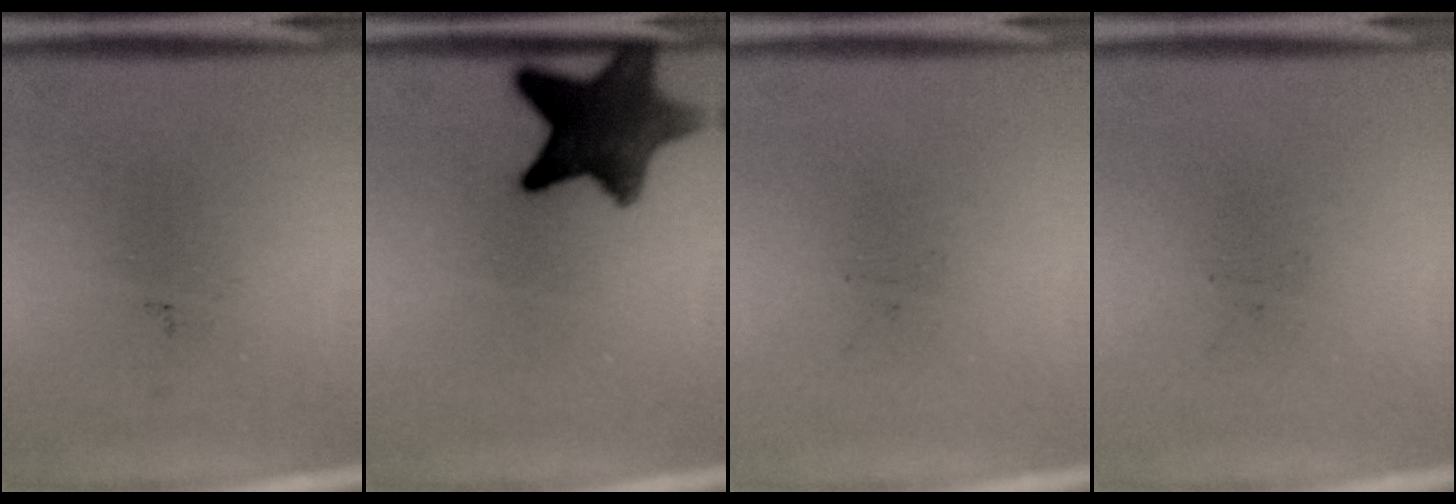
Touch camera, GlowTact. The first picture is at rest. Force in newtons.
{"total": 10.7}
{"total": 0.0}
{"total": 0.0}